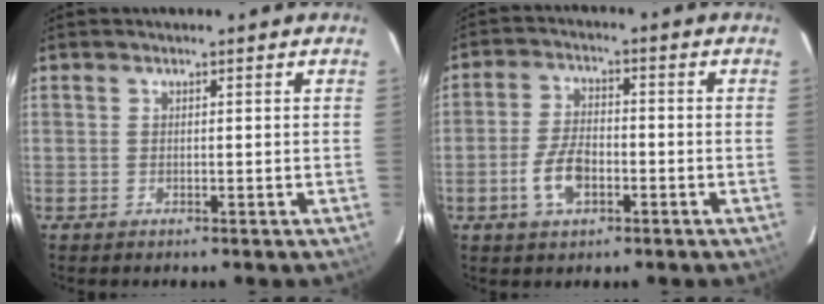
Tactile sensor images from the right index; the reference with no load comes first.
{"total": 7.2, "force": [-2.8, 3.7, 5.5], "torque": [-0.119, 0.003, -0.049]}